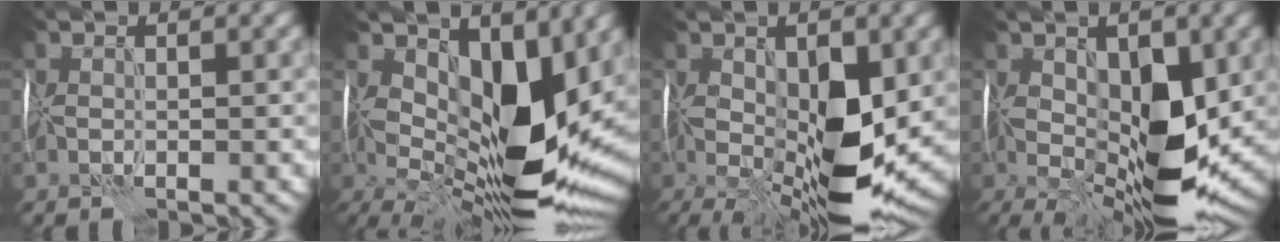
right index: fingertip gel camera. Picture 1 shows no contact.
{"total": 13.9, "force": [2.8, 6.8, 11.7], "torque": [-0.201, -0.022, 0.056]}
{"total": 12.1, "force": [-0.9, 5.5, 10.7], "torque": [-0.198, -0.018, -0.010]}
{"total": 11.2, "force": [0.3, 5.5, 9.8], "torque": [-0.175, -0.012, 0.005]}